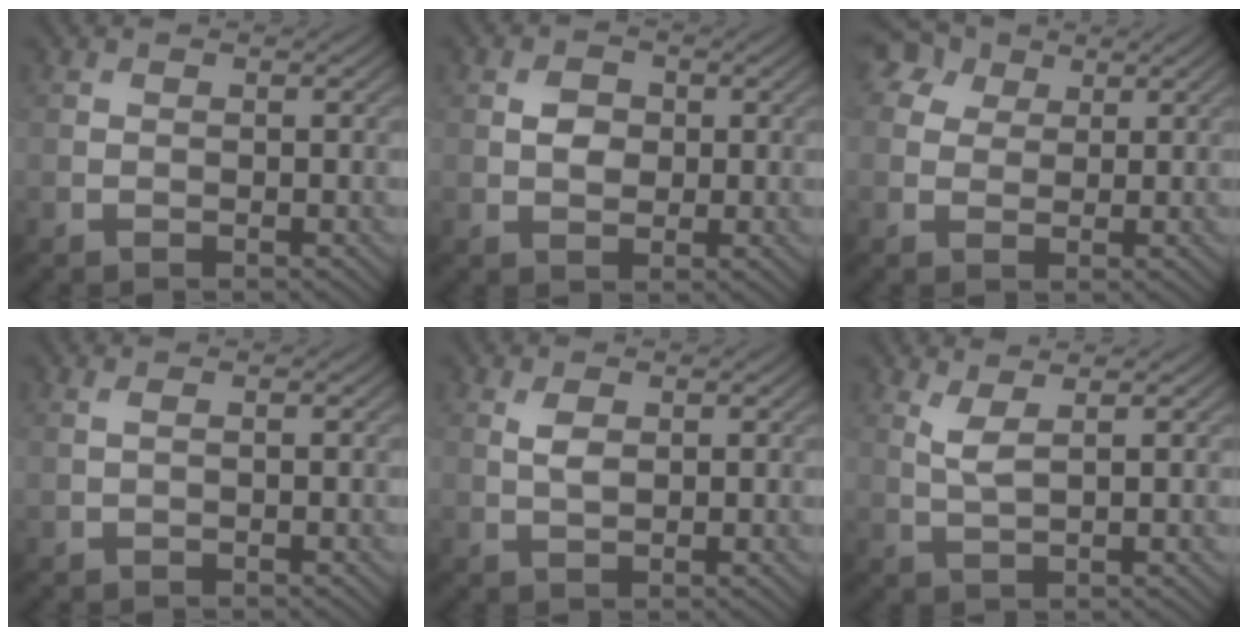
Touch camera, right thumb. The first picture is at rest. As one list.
[{"total": 2.6, "force": [0.4, 2.0, 1.6], "torque": [-0.028, -0.003, 0.003]}, {"total": 4.5, "force": [2.4, 3.3, 1.9], "torque": [-0.044, 0.012, 0.042]}, {"total": 0.7, "force": [0.2, 0.1, 0.7], "torque": [-0.016, 0.005, 0.001]}, {"total": 1.9, "force": [0.7, 0.9, 1.6], "torque": [-0.033, -0.002, 0.016]}, {"total": 2.5, "force": [1.5, 0.4, 2.0], "torque": [-0.047, 0.000, 0.034]}]